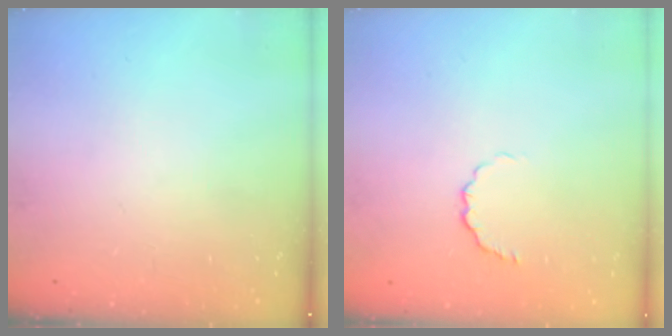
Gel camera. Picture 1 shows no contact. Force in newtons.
{"total": 4.2, "press": 4.1, "slide": 1.2}